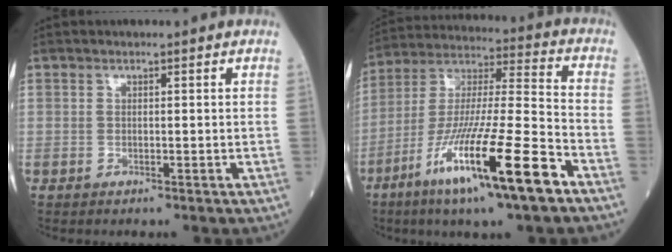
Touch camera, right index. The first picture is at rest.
{"total": 19.9, "force": [-10.4, 0.6, 17.0], "torque": [-0.325, -0.047, -0.186]}